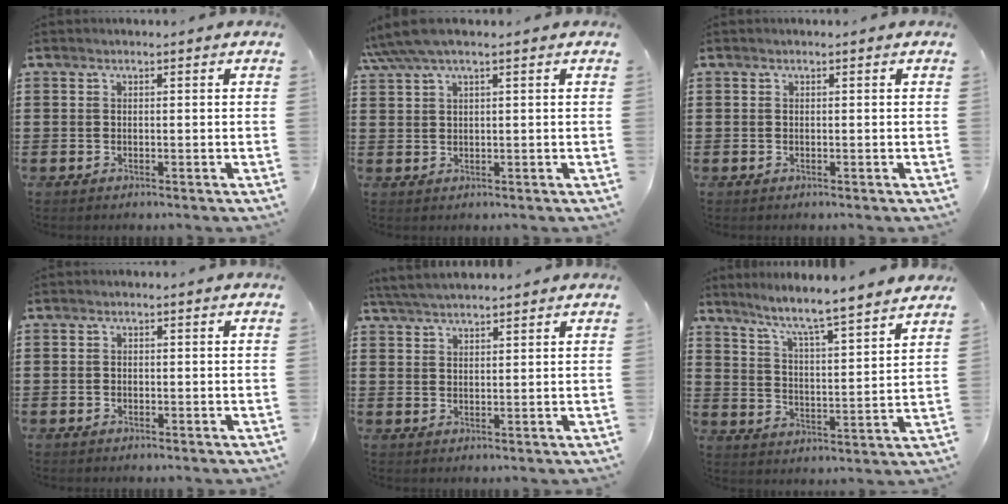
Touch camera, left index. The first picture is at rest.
{"total": 3.4, "force": [2.1, 0.4, 2.6], "torque": [-0.061, 0.002, 0.037]}
{"total": 0.0}
{"total": 0.7, "force": [-0.3, 0.5, 0.3], "torque": [-0.007, 0.000, -0.006]}
{"total": 3.6, "force": [3.4, 0.2, 1.1], "torque": [-0.030, -0.004, 0.065]}
{"total": 5.6, "force": [5.1, -1.0, 2.2], "torque": [-0.067, -0.047, 0.077]}